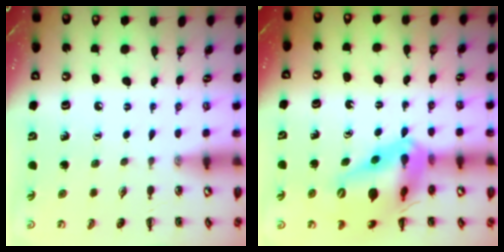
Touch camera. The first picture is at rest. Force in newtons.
{"total": 19.2, "press": 18.8, "slide": 3.9}